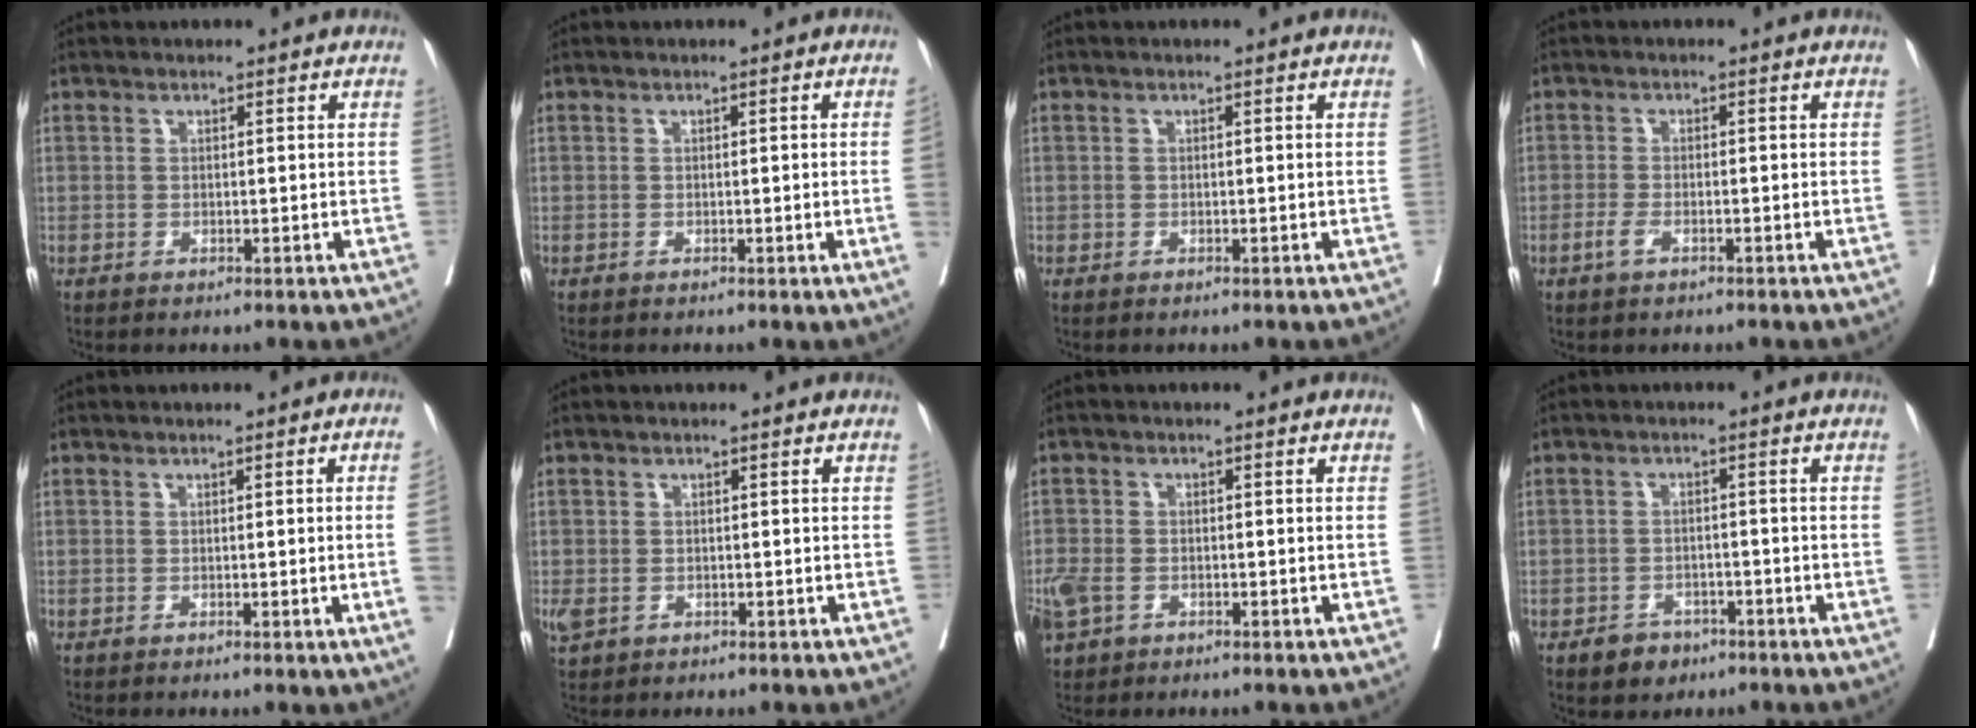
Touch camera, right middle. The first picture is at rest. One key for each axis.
{"total": 2.7, "fx": -0.3, "fy": -0.8, "fz": 2.6, "tx": -0.043, "ty": -0.001, "tz": 0.001}
{"total": 0.0}
{"total": 2.0, "fx": -1.1, "fy": 0.7, "fz": 1.5, "tx": -0.036, "ty": -0.001, "tz": -0.020}
{"total": 4.1, "fx": -0.5, "fy": -1.2, "fz": 3.9, "tx": -0.061, "ty": -0.006, "tz": 0.000}
{"total": 2.1, "fx": -0.6, "fy": 1.7, "fz": 1.1, "tx": -0.027, "ty": -0.002, "tz": -0.003}
{"total": 6.6, "fx": -3.1, "fy": 4.7, "fz": 3.6, "tx": -0.105, "ty": -0.004, "tz": -0.055}
{"total": 3.6, "fx": -2.2, "fy": 2.6, "fz": 1.0, "tx": -0.013, "ty": 0.008, "tz": -0.026}